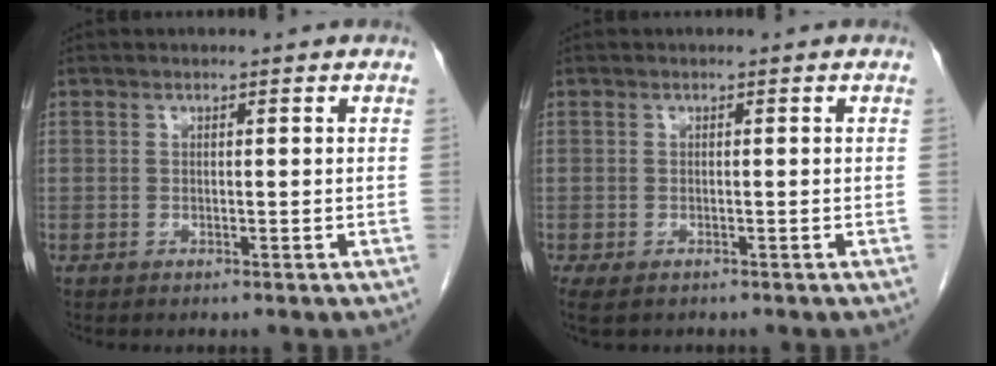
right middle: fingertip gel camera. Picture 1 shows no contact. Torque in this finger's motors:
{"motor_torque": [0.47, -0.03, 0.17, 0.04]}